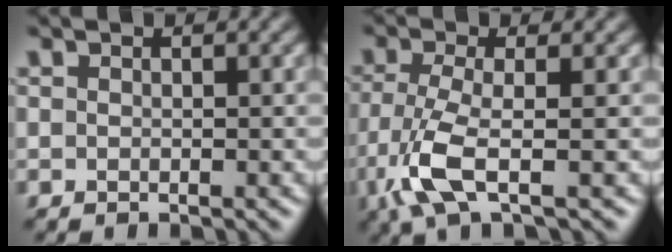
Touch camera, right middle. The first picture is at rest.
{"total": 4.8, "force": [-2.1, 1.2, 4.2], "torque": [-0.104, -0.010, -0.049]}